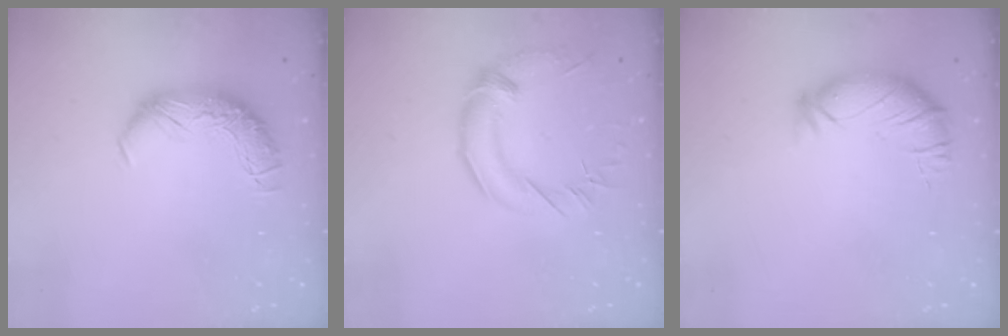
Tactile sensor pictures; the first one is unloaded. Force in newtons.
{"total": 1.5, "press": 0.3, "slide": 1.5}
{"total": 3.1, "press": 2.5, "slide": 1.9}